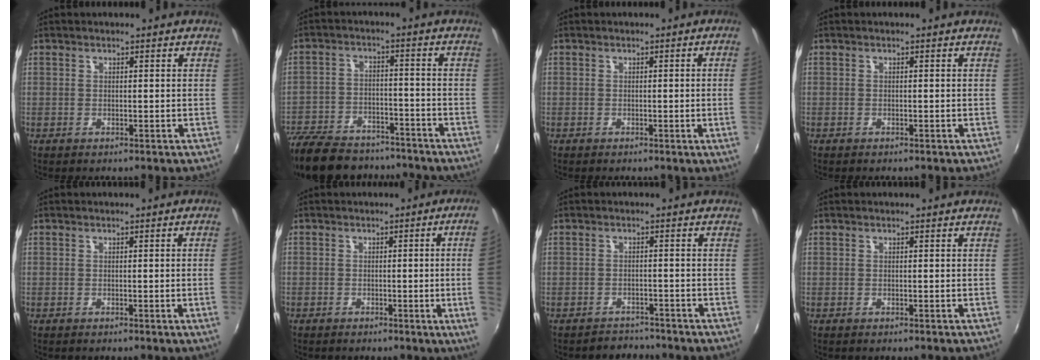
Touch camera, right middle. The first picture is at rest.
{"total": 20.6, "force": [-16.5, 8.7, 8.8], "torque": [-0.211, -0.015, -0.252]}
{"total": 2.5, "force": [-0.1, -1.4, 2.1], "torque": [-0.033, -0.010, 0.003]}
{"total": 0.6, "force": [-0.4, 0.3, 0.0], "torque": [-0.003, 0.002, -0.008]}
{"total": 1.9, "force": [-0.1, -1.1, 1.5], "torque": [-0.019, -0.011, 0.002]}
{"total": 9.4, "force": [-0.5, -0.6, 9.4], "torque": [-0.093, -0.001, -0.004]}
{"total": 3.1, "force": [-2.9, 1.1, -0.4], "torque": [-0.003, 0.003, -0.047]}
{"total": 0.0}